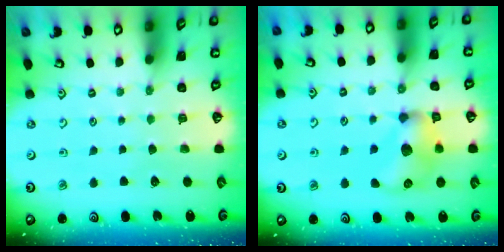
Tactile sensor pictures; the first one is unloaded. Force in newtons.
{"total": 13.3, "press": 13.3, "slide": 0.9}